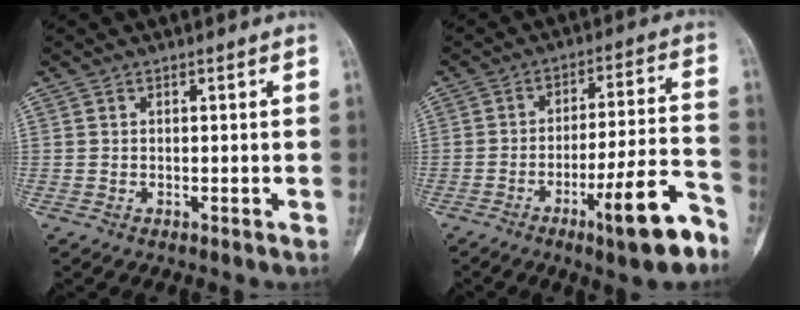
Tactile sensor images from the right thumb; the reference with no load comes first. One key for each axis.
{"total": 13.8, "fx": -7.9, "fy": 2.2, "fz": 11.1, "tx": -0.167, "ty": 0.050, "tz": -0.116}